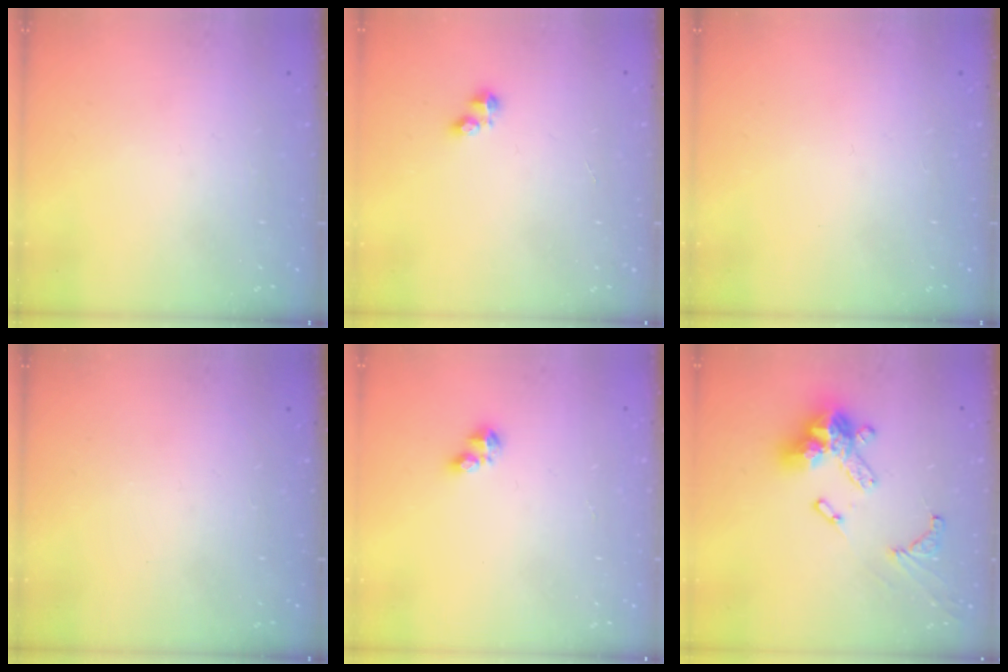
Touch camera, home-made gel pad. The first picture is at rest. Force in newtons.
{"total": 2.5, "press": 2.5, "slide": 0.4}
{"total": 0.0}
{"total": 0.0}
{"total": 4.0, "press": 3.9, "slide": 0.6}
{"total": 16.1, "press": 16.0, "slide": 1.8}